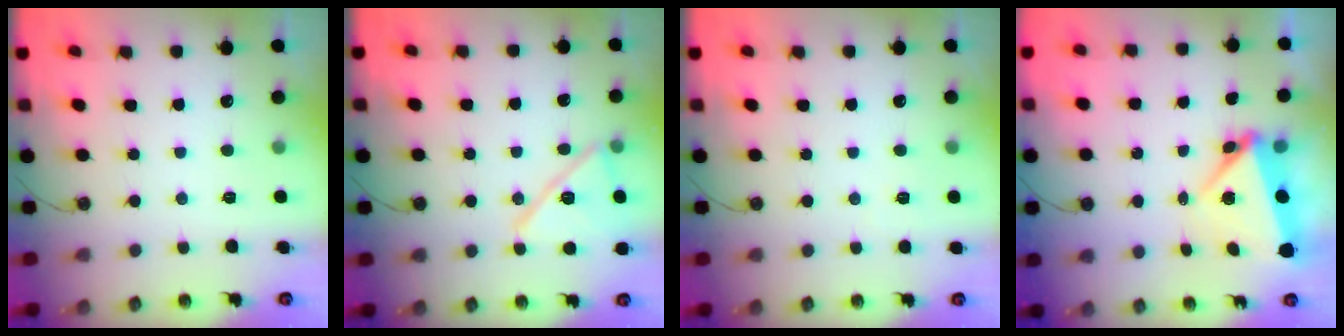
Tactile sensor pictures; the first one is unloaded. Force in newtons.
{"total": 14.6, "press": 14.6, "slide": 0.4}
{"total": 2.2, "press": 2.1, "slide": 0.7}
{"total": 5.0, "press": 4.8, "slide": 1.6}